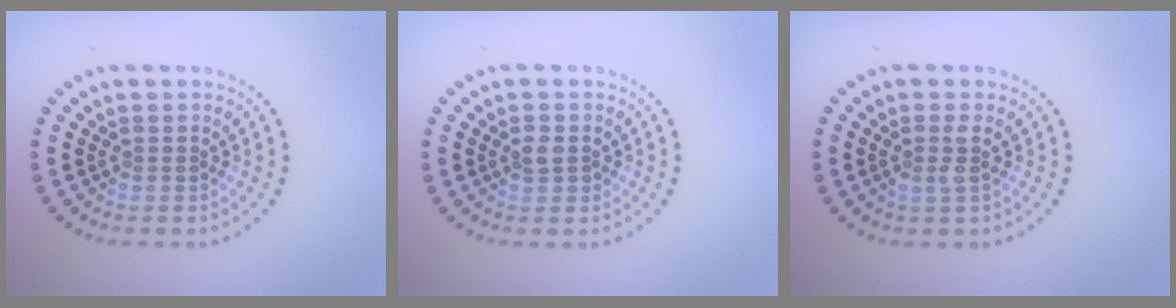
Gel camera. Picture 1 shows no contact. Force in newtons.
{"total": 1.3, "press": 1.2, "slide": 0.2}
{"total": 1.5, "press": 1.2, "slide": 0.8}